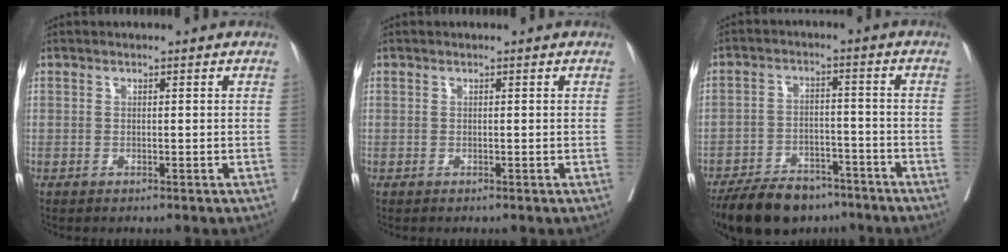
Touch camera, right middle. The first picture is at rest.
{"total": 0.0}
{"total": 12.5, "force": [-10.2, 5.3, 4.9], "torque": [-0.076, -0.002, -0.161]}